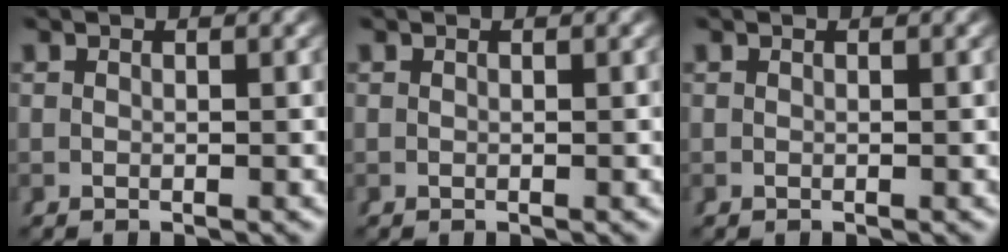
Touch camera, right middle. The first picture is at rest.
{"total": 0.0}
{"total": 0.0}